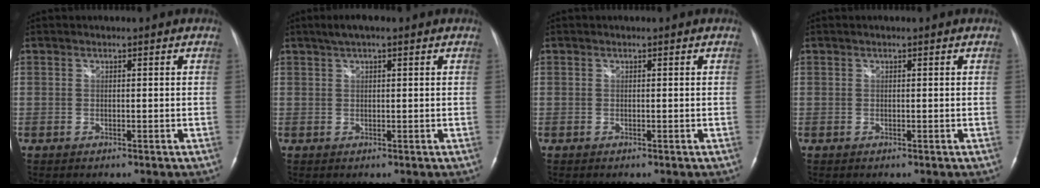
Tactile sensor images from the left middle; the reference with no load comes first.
{"total": 3.5, "force": [2.3, 0.7, 2.5], "torque": [-0.050, 0.021, 0.038]}
{"total": 0.0}
{"total": 0.0}